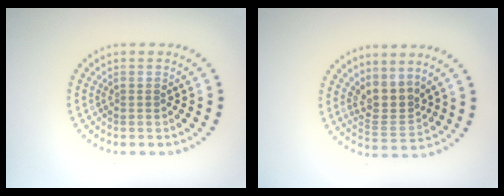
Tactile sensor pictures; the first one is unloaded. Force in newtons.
{"total": 2.8, "press": 2.0, "slide": 1.9}